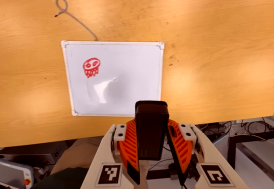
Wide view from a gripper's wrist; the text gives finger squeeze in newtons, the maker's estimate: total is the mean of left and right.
{"total": 6.5, "left": 4.9, "right": 8.1}